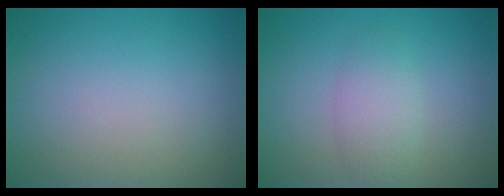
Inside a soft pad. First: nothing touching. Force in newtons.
{"total": 2.5, "press": 2.5, "slide": 0.0}